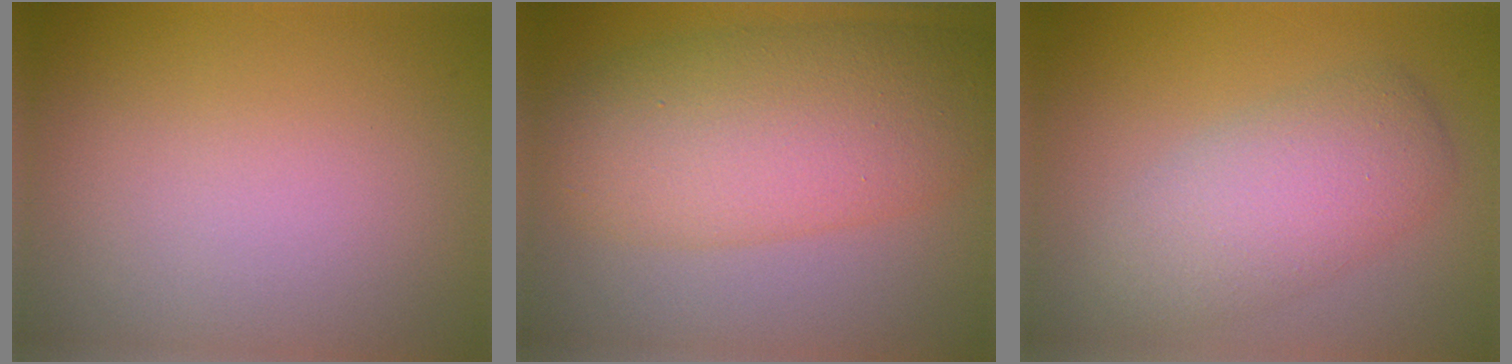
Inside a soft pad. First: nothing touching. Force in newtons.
{"total": 8.6, "press": 8.6, "slide": 0.2}
{"total": 5.0, "press": 5.0, "slide": 0.2}